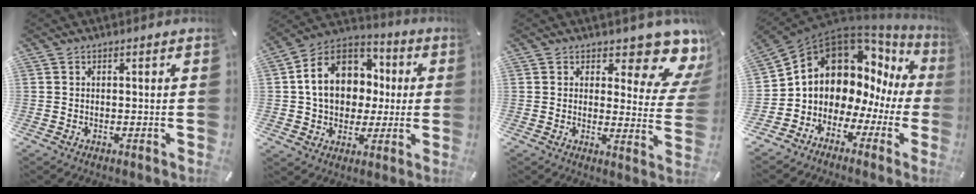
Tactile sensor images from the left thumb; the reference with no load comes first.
{"total": 16.1, "force": [1.2, 13.3, 9.1], "torque": [-0.177, 0.012, 0.024]}
{"total": 10.2, "force": [7.7, 3.9, 5.5], "torque": [-0.049, -0.078, 0.130]}
{"total": 11.6, "force": [5.7, 9.2, 4.4], "torque": [-0.082, -0.060, 0.112]}